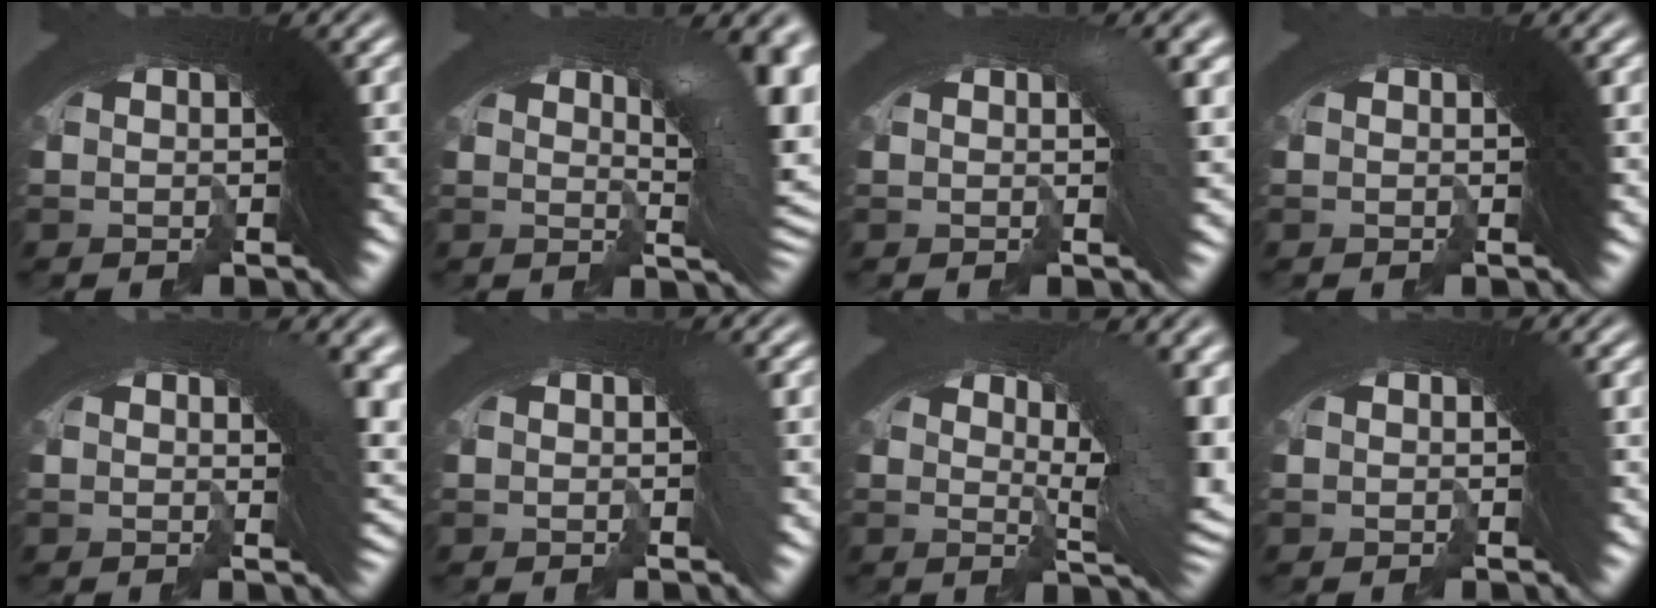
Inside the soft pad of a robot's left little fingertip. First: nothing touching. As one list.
[{"total": 6.7, "force": [0.3, 2.7, 6.2], "torque": [-0.070, 0.010, -0.001]}, {"total": 3.0, "force": [0.0, 0.9, 2.8], "torque": [-0.023, 0.014, -0.008]}, {"total": 0.0}, {"total": 4.4, "force": [0.5, 2.0, 3.9], "torque": [-0.021, 0.015, -0.002]}, {"total": 1.0, "force": [-0.4, 0.2, 0.8], "torque": [-0.010, 0.001, -0.005]}, {"total": 7.5, "force": [1.0, 2.8, 6.9], "torque": [-0.069, 0.010, 0.006]}, {"total": 0.7, "force": [-0.1, 0.1, 0.7], "torque": [-0.005, 0.001, 0.001]}]